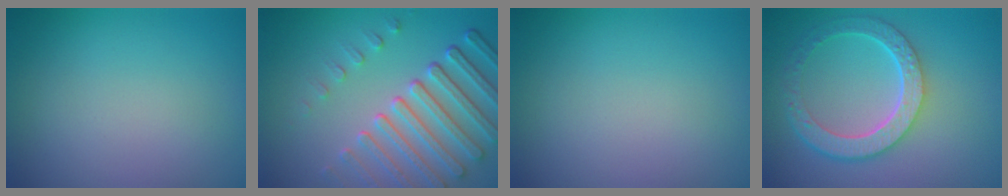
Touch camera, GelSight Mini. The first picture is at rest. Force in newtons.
{"total": 6.8, "press": 5.3, "slide": 4.2}
{"total": 0.0}
{"total": 5.7, "press": 4.3, "slide": 3.8}